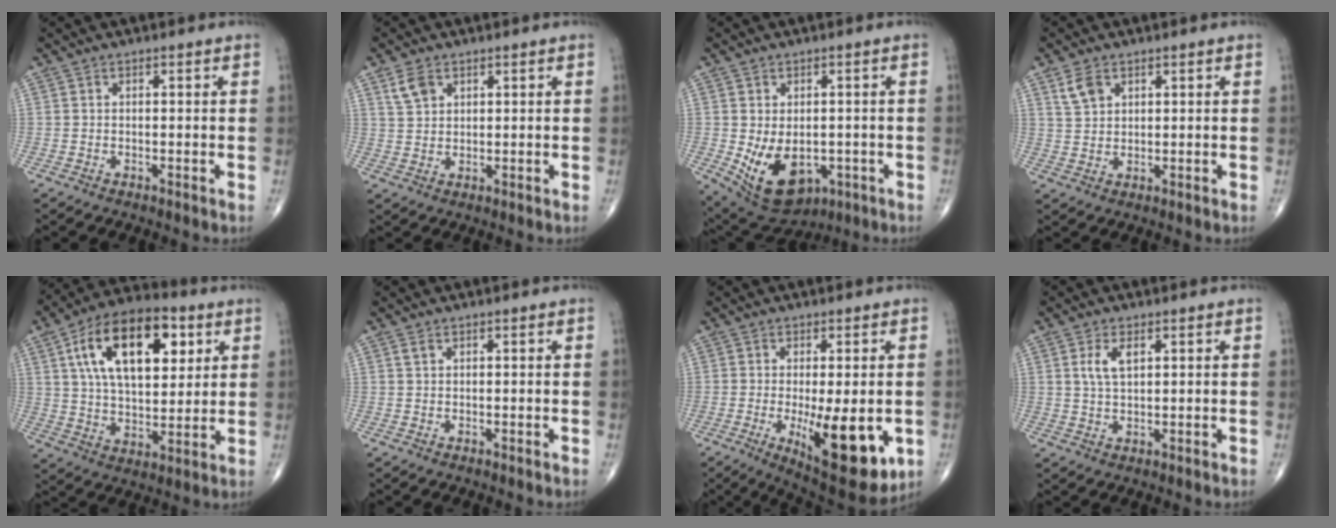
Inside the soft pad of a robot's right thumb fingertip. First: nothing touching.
{"total": 3.9, "force": [2.1, 2.5, 2.0], "torque": [-0.033, -0.004, 0.048]}
{"total": 12.2, "force": [-2.9, 8.1, 8.6], "torque": [-0.127, -0.005, -0.021]}
{"total": 3.9, "force": [2.2, 2.5, 2.1], "torque": [-0.034, -0.005, 0.049]}
{"total": 21.3, "force": [7.5, 11.2, 16.4], "torque": [-0.245, -0.011, 0.121]}
{"total": 0.9, "force": [0.5, 0.5, 0.5], "torque": [-0.010, 0.005, 0.011]}
{"total": 14.7, "force": [-3.2, 5.0, 13.5], "torque": [-0.186, -0.027, -0.032]}
{"total": 4.2, "force": [1.5, 2.0, 3.4], "torque": [-0.067, 0.000, 0.033]}